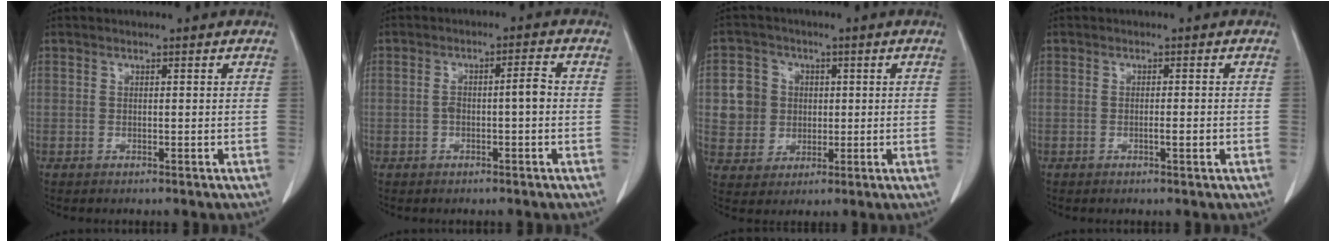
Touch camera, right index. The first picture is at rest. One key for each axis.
{"total": 3.7, "fx": -0.5, "fy": 0.6, "fz": 3.6, "tx": -0.065, "ty": 0.016, "tz": -0.005}
{"total": 6.9, "fx": 0.9, "fy": 6.6, "fz": 1.5, "tx": -0.037, "ty": 0.020, "tz": 0.023}
{"total": 1.5, "fx": -0.5, "fy": 0.1, "fz": 1.4, "tx": -0.023, "ty": 0.000, "tz": -0.008}